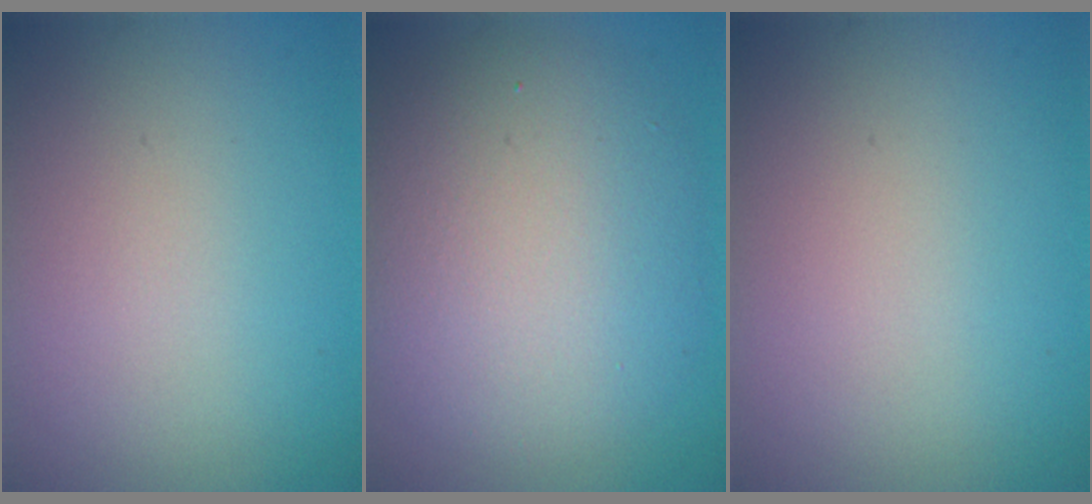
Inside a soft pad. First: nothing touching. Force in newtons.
{"total": 8.3, "press": 8.3, "slide": 0.8}
{"total": 0.0}